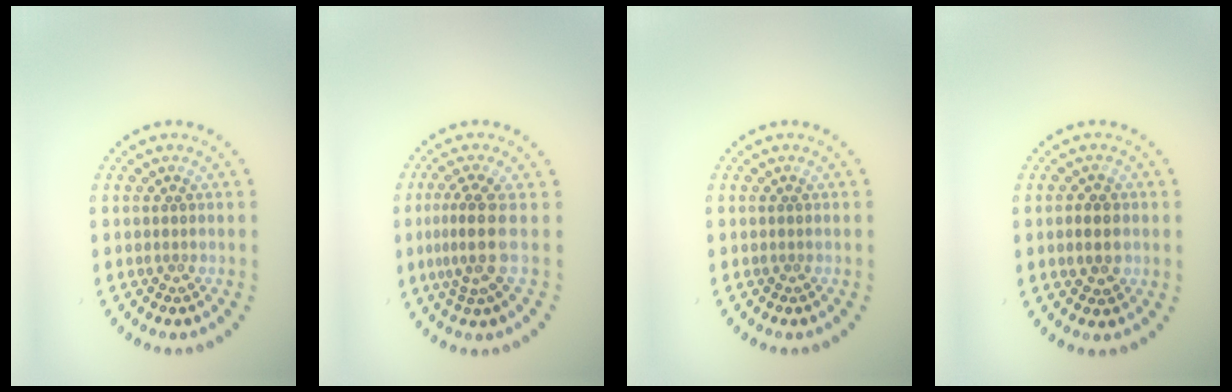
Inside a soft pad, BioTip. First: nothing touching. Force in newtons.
{"total": 3.1, "press": 2.2, "slide": 2.2}
{"total": 0.0}
{"total": 2.5, "press": 2.5, "slide": 0.2}